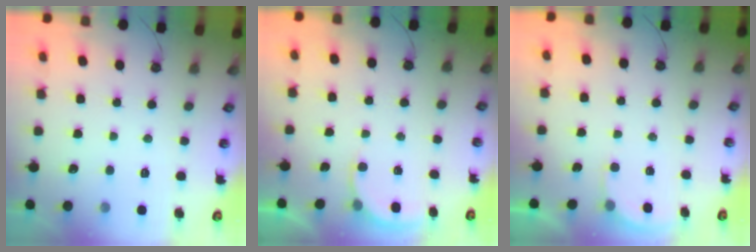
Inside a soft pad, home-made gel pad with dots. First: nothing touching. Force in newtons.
{"total": 2.1, "press": 2.1, "slide": 0.2}
{"total": 2.1, "press": 2.1, "slide": 0.1}